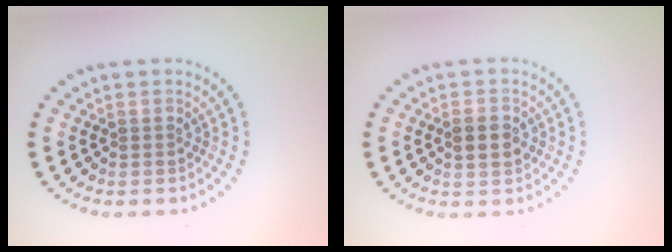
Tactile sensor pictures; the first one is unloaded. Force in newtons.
{"total": 2.7, "press": 2.7, "slide": 0.2}